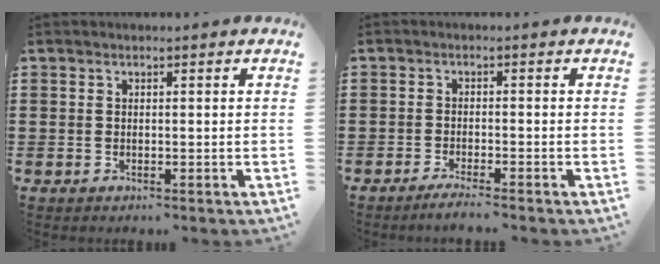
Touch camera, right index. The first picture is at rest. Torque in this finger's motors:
{"motor_torque": [0.98, 0.90, -0.19, 0.00]}